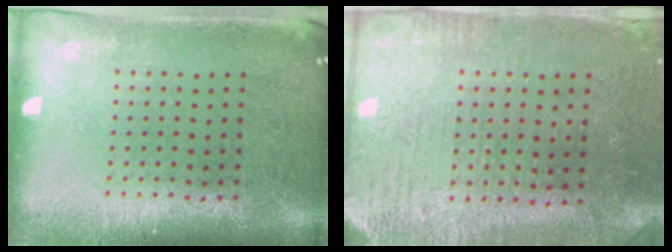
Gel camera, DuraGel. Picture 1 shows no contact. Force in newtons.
{"total": 3.0, "press": 2.8, "slide": 0.8}